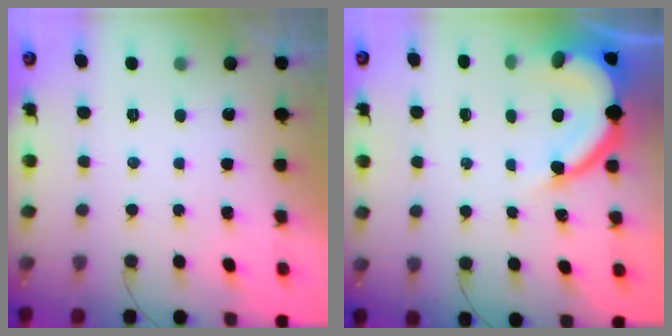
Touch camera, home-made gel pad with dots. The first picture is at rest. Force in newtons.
{"total": 11.6, "press": 11.5, "slide": 1.5}